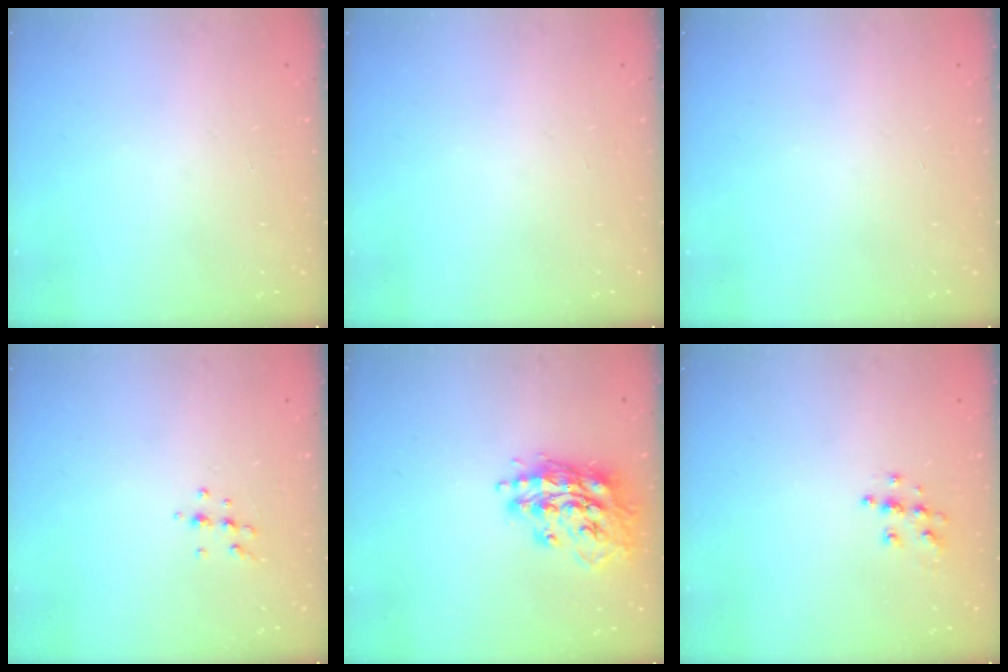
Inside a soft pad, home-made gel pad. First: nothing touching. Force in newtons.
{"total": 0.0}
{"total": 0.0}
{"total": 5.4, "press": 5.3, "slide": 1.0}
{"total": 16.9, "press": 16.8, "slide": 1.5}
{"total": 6.2, "press": 6.2, "slide": 0.2}